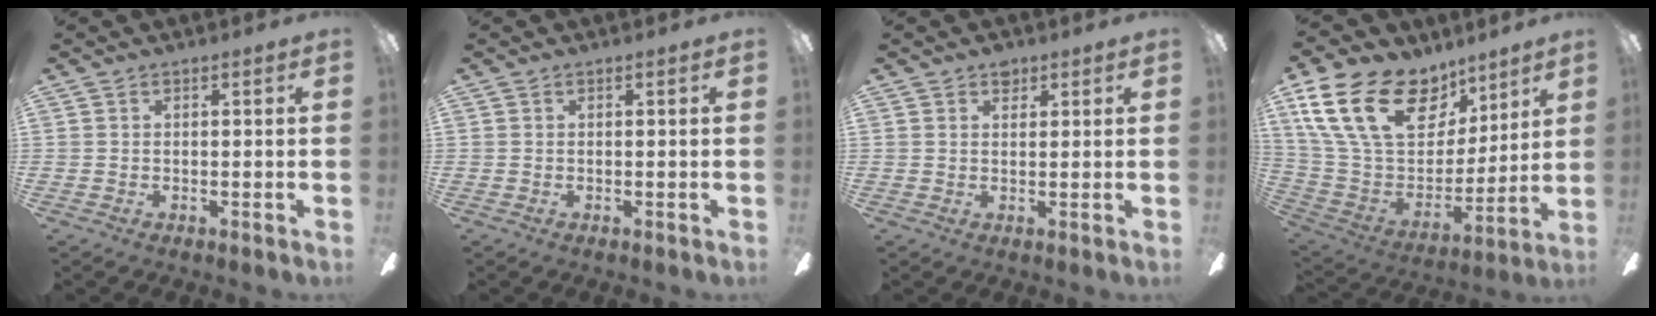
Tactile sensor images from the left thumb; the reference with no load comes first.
{"total": 0.0}
{"total": 2.3, "force": [1.7, 1.4, 0.9], "torque": [0.004, -0.007, 0.026]}
{"total": 25.0, "force": [13.2, 15.2, 14.8], "torque": [-0.290, -0.057, 0.245]}